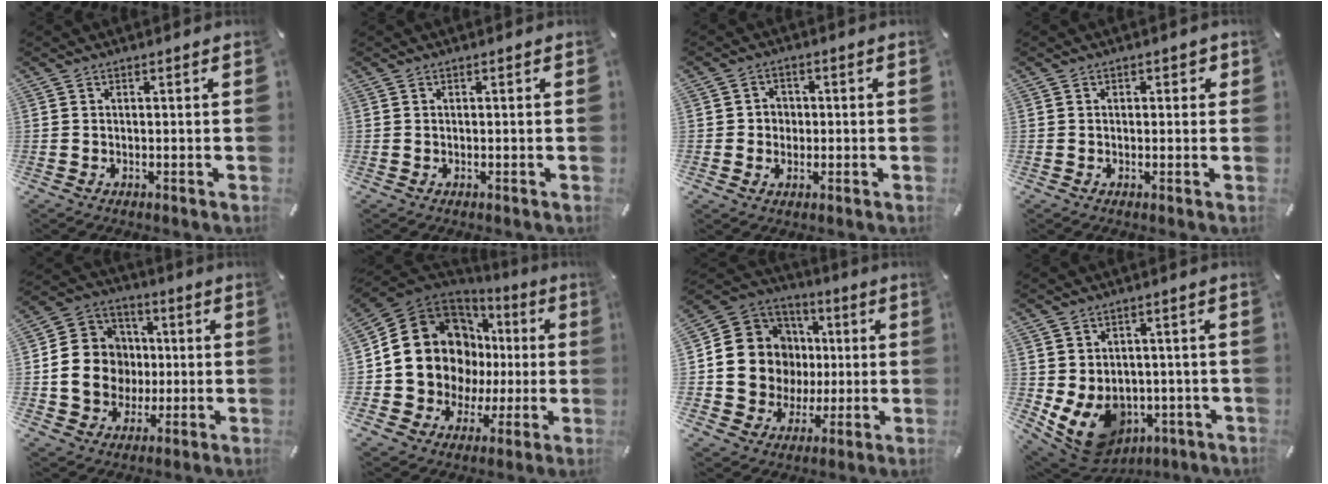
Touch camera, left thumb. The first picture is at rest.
{"total": 0.0}
{"total": 3.9, "force": [-0.4, 3.8, 0.9], "torque": [-0.016, 0.009, -0.012]}
{"total": 1.4, "force": [0.1, 1.1, 0.8], "torque": [-0.009, 0.004, -0.004]}
{"total": 14.7, "force": [-0.8, 13.5, 5.6], "torque": [-0.110, 0.019, -0.004]}
{"total": 18.2, "force": [3.5, 15.6, 8.8], "torque": [-0.162, -0.039, 0.085]}
{"total": 14.0, "force": [0.2, 13.6, 3.3], "torque": [-0.063, -0.017, 0.026]}
{"total": 9.7, "force": [-2.4, 8.2, 4.5], "torque": [-0.097, -0.006, -0.040]}